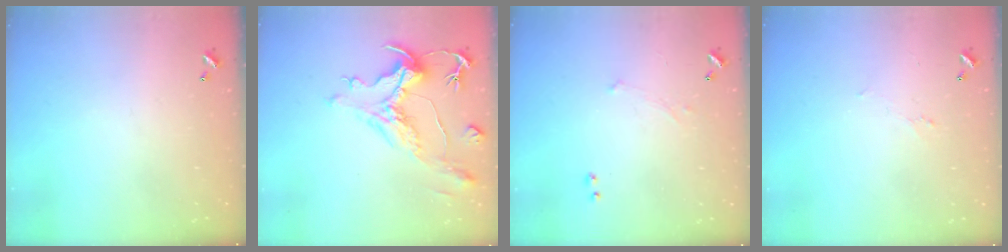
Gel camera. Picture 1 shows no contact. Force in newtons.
{"total": 1.9, "press": 0.9, "slide": 1.6}
{"total": 1.1, "press": 0.9, "slide": 0.7}
{"total": 0.8, "press": 0.5, "slide": 0.6}